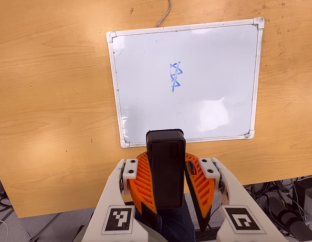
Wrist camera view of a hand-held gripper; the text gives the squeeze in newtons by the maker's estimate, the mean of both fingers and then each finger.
{"total": 9.8, "left": 9.5, "right": 10.1}